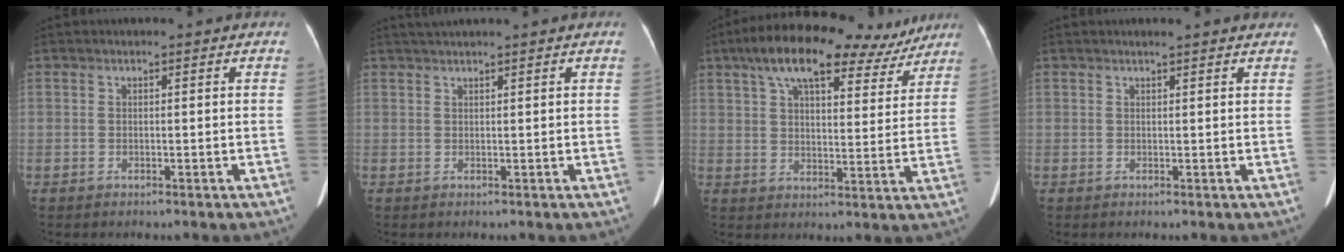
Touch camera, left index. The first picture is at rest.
{"total": 2.6, "force": [2.2, -0.6, 1.3], "torque": [-0.018, 0.022, 0.043]}
{"total": 18.6, "force": [13.7, 6.2, 10.9], "torque": [-0.177, 0.050, 0.198]}
{"total": 3.8, "force": [3.4, 0.2, 1.7], "torque": [-0.023, 0.016, 0.035]}